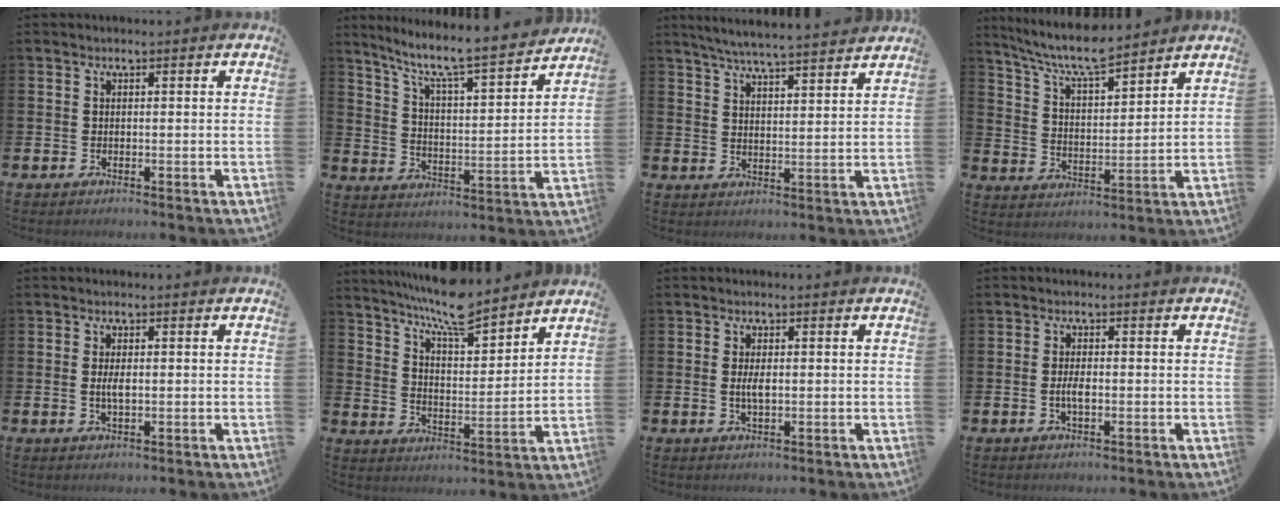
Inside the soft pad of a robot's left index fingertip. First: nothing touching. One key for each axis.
{"total": 8.4, "fx": 7.6, "fy": 0.8, "fz": 3.6, "tx": -0.098, "ty": -0.058, "tz": 0.123}
{"total": 5.7, "fx": 5.6, "fy": -0.3, "fz": 1.4, "tx": -0.049, "ty": -0.033, "tz": 0.098}
{"total": 7.9, "fx": 7.2, "fy": 1.1, "fz": 3.1, "tx": -0.091, "ty": -0.039, "tz": 0.127}
{"total": 2.2, "fx": 0.0, "fy": 0.9, "fz": 2.0, "tx": -0.037, "ty": 0.002, "tz": -0.002}
{"total": 8.8, "fx": 8.3, "fy": 1.1, "fz": 2.7, "tx": -0.076, "ty": -0.051, "tz": 0.150}
{"total": 2.4, "fx": 0.0, "fy": 1.0, "fz": 2.2, "tx": -0.041, "ty": 0.001, "tz": -0.001}
{"total": 2.4, "fx": -0.4, "fy": 0.9, "fz": 2.1, "tx": -0.039, "ty": 0.000, "tz": -0.009}